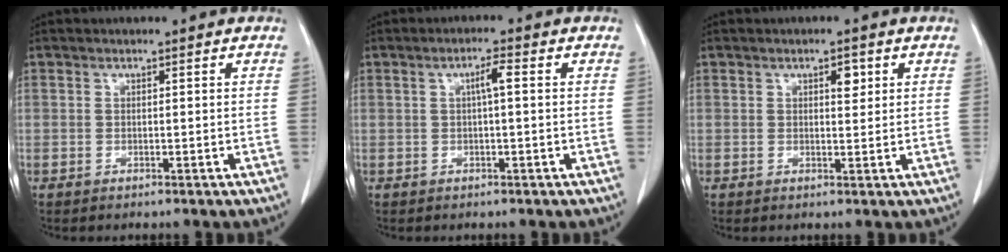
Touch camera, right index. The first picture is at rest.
{"total": 2.5, "force": [0.4, 0.3, 2.4], "torque": [-0.042, 0.005, 0.007]}
{"total": 2.1, "force": [0.9, 0.9, 1.7], "torque": [-0.024, -0.002, 0.014]}